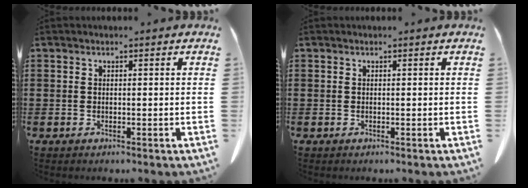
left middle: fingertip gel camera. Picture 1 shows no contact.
{"total": 0.0}